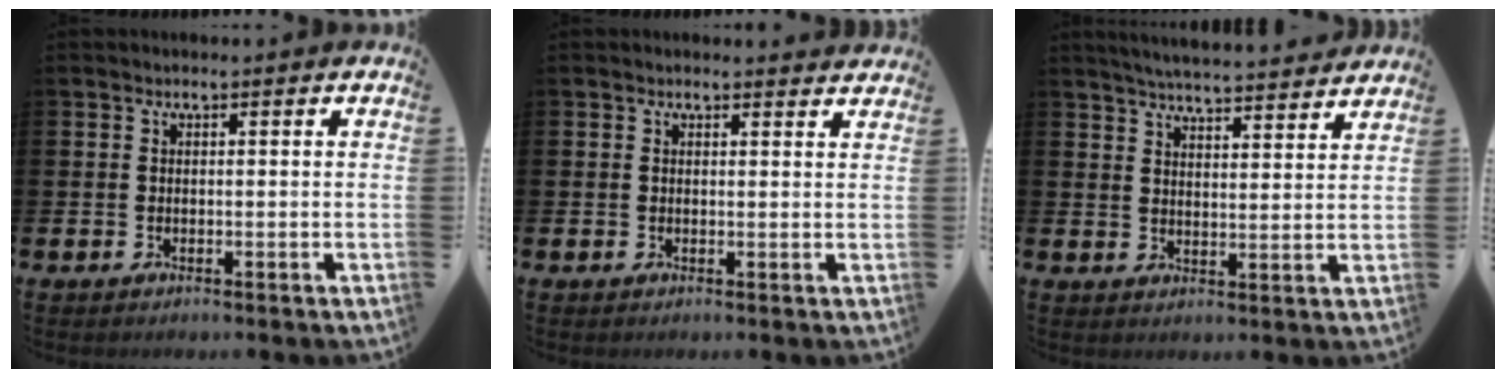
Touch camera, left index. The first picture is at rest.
{"total": 0.9, "force": [0.9, 0.1, 0.1], "torque": [0.011, -0.004, 0.013]}
{"total": 5.4, "force": [5.3, 0.0, 0.8], "torque": [-0.018, -0.041, 0.090]}